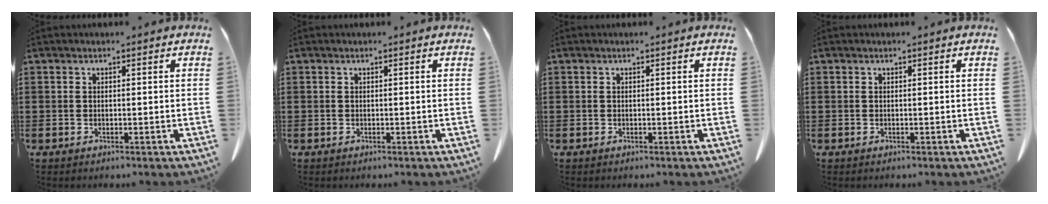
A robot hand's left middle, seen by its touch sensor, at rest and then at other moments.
{"total": 0.0}
{"total": 0.0}
{"total": 0.0}